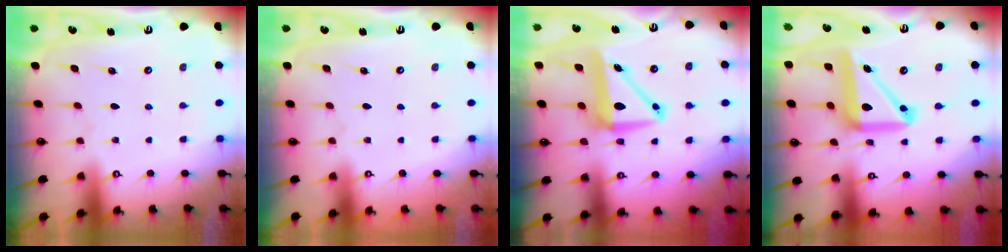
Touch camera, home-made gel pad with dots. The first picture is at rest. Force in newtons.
{"total": 0.0}
{"total": 8.1, "press": 7.9, "slide": 1.8}
{"total": 15.1, "press": 15.0, "slide": 2.3}